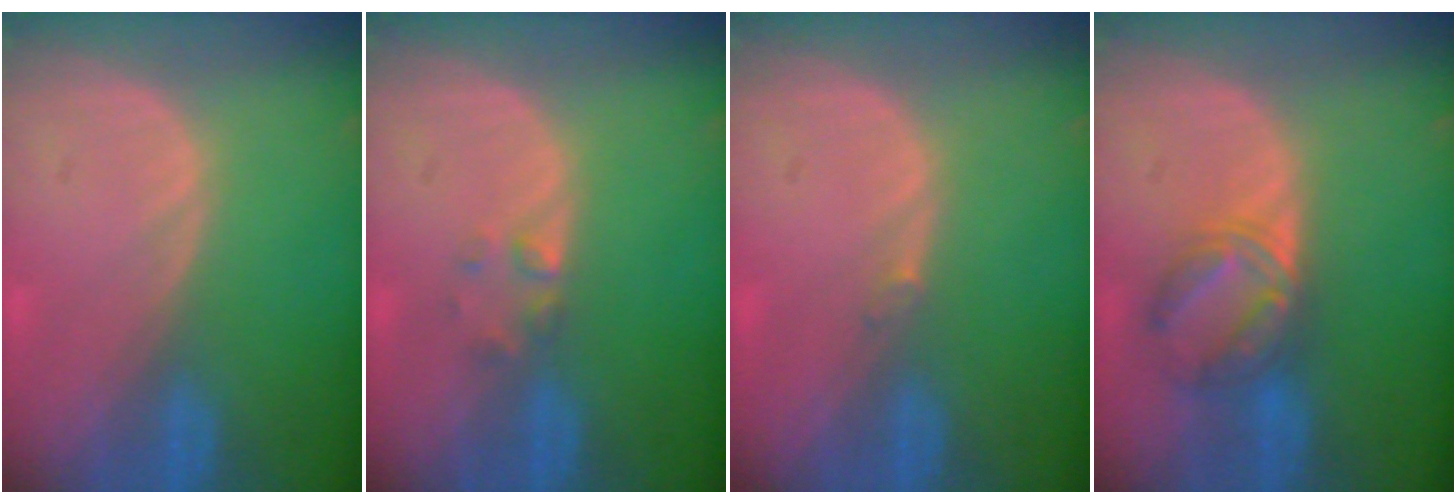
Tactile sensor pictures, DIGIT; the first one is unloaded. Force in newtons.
{"total": 1.7, "press": 1.7, "slide": 0.2}
{"total": 0.5, "press": 0.5, "slide": 0.1}
{"total": 6.0, "press": 5.9, "slide": 1.2}